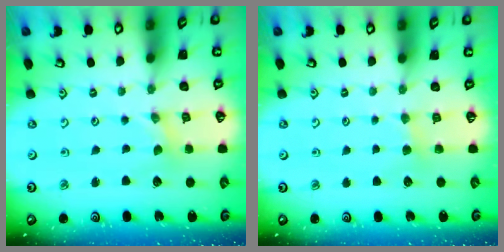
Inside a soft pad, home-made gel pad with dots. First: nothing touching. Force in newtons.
{"total": 3.1, "press": 3.0, "slide": 0.6}